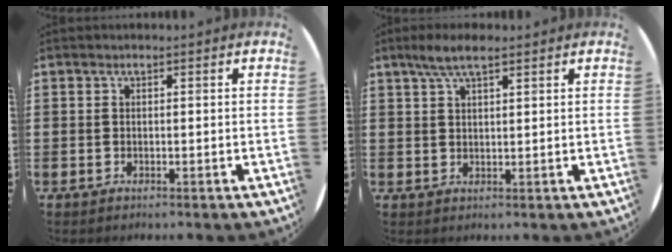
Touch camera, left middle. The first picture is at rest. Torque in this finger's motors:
{"motor_torque": [0.47, -0.38, 0.11, 0.04]}